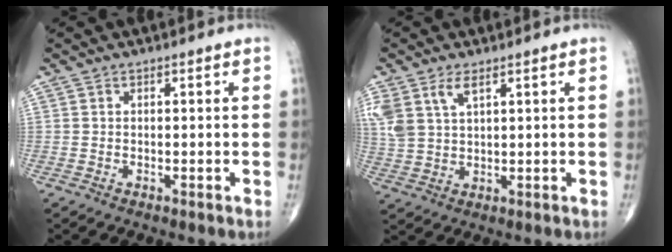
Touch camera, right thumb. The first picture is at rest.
{"total": 7.8, "force": [4.0, 4.0, 5.3], "torque": [-0.124, -0.004, 0.087]}